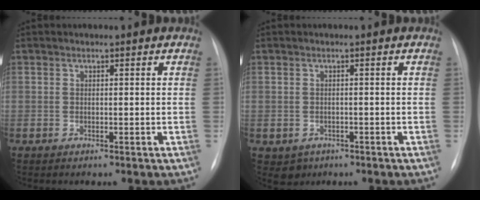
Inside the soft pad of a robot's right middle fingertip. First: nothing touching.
{"total": 2.6, "force": [-1.2, 2.2, 0.4], "torque": [-0.003, 0.005, -0.009]}